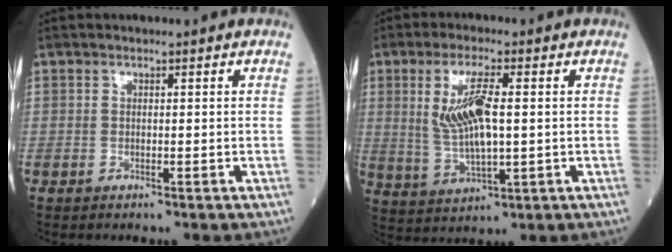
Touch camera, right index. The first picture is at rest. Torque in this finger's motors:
{"motor_torque": [0.33, 0.26, 0.25, 0.15]}